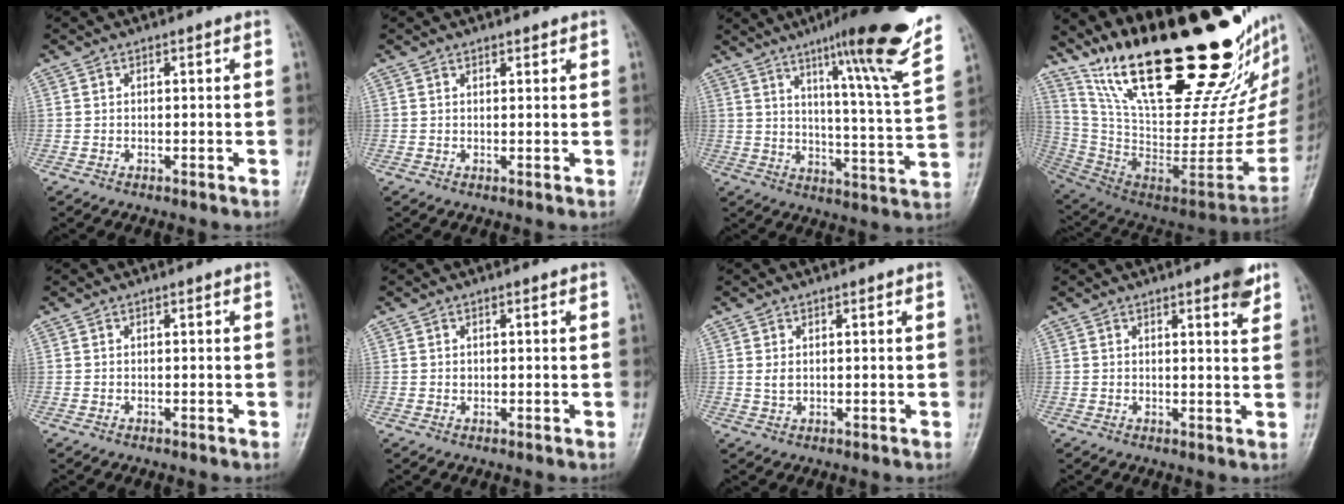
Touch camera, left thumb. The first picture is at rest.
{"total": 1.1, "force": [1.0, 0.5, 0.2], "torque": [0.003, -0.007, 0.013]}
{"total": 20.2, "force": [13.2, 1.1, 15.2], "torque": [-0.197, -0.065, 0.186]}
{"total": 38.9, "force": [24.8, 13.2, 26.8], "torque": [-0.363, -0.096, 0.416]}
{"total": 0.0}
{"total": 0.7, "force": [0.3, 0.6, 0.3], "torque": [0.001, -0.001, 0.005]}
{"total": 1.6, "force": [0.7, 1.0, 1.0], "torque": [-0.015, -0.006, 0.016]}
{"total": 4.7, "force": [3.0, 1.1, 3.5], "torque": [-0.036, -0.014, 0.034]}